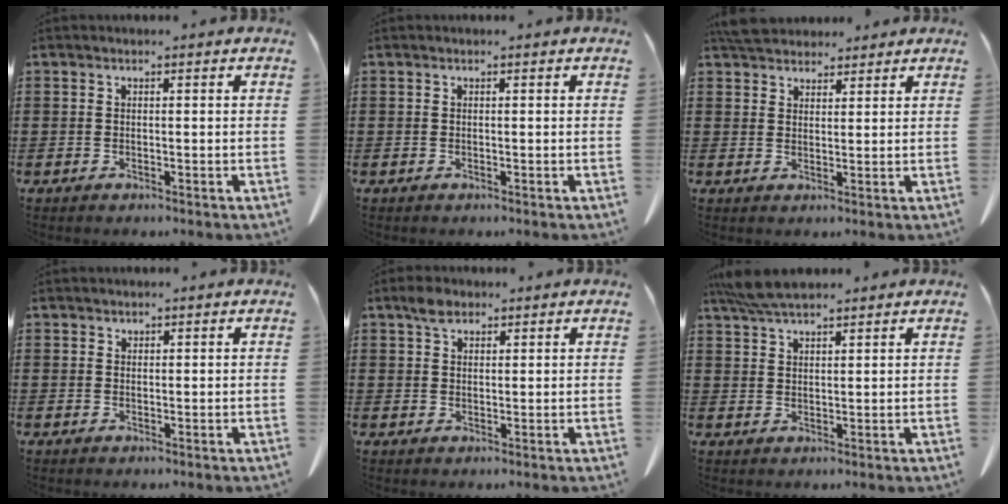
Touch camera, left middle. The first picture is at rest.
{"total": 0.0}
{"total": 4.4, "force": [4.1, 1.3, 0.7], "torque": [-0.027, -0.006, 0.082]}
{"total": 0.8, "force": [0.7, 0.3, 0.0], "torque": [-0.002, -0.001, 0.015]}
{"total": 2.9, "force": [2.0, 1.6, 1.4], "torque": [-0.025, 0.002, 0.036]}
{"total": 5.3, "force": [4.5, 1.0, 2.6], "torque": [-0.063, -0.006, 0.087]}